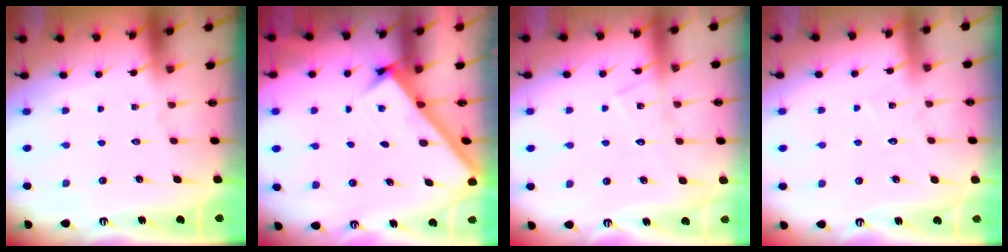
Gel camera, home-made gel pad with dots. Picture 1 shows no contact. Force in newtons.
{"total": 2.5, "press": 2.5, "slide": 0.3}
{"total": 9.0, "press": 8.9, "slide": 0.5}
{"total": 5.0, "press": 5.0, "slide": 0.6}